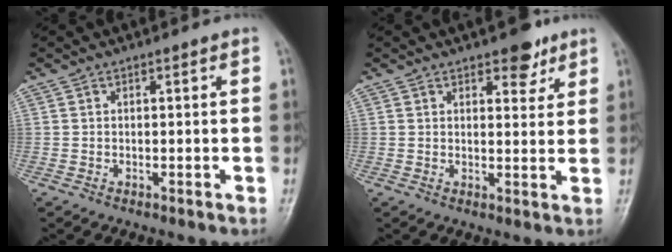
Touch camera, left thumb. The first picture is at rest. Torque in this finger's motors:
{"motor_torque": [0.93, 0.12, 0.76, -0.28, 0.00]}